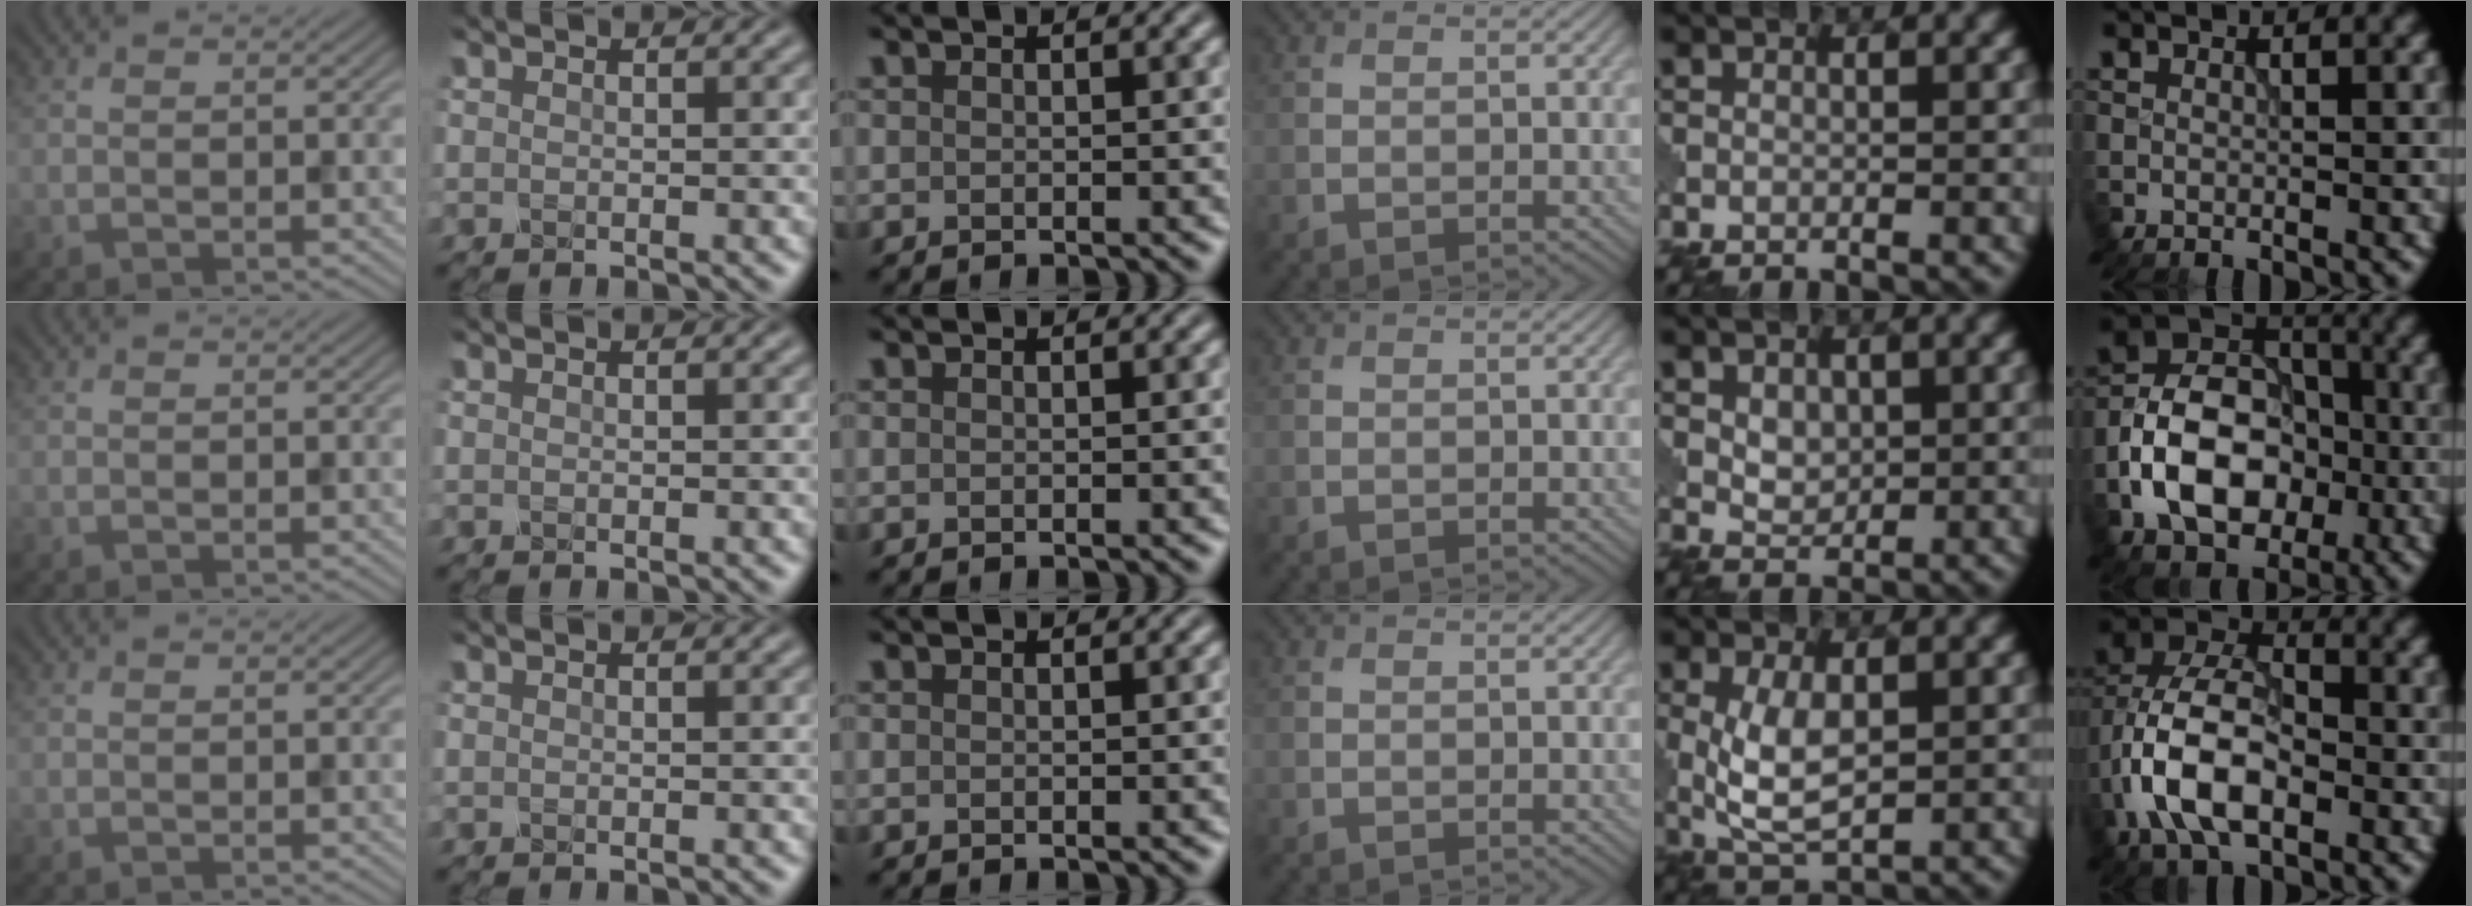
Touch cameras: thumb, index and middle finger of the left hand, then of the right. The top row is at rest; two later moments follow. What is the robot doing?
{"motion": "close", "object": "eyeshadow palette"}